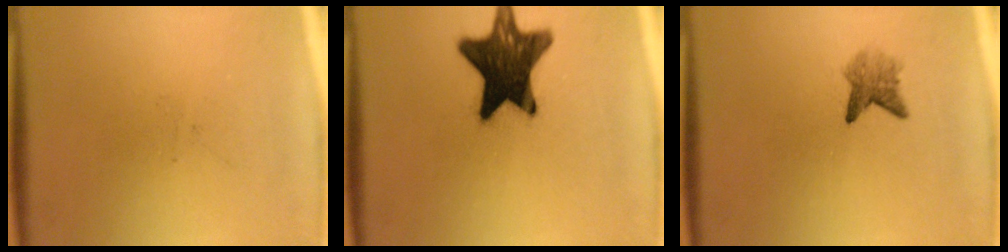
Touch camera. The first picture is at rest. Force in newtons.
{"total": 15.3}
{"total": 2.6}